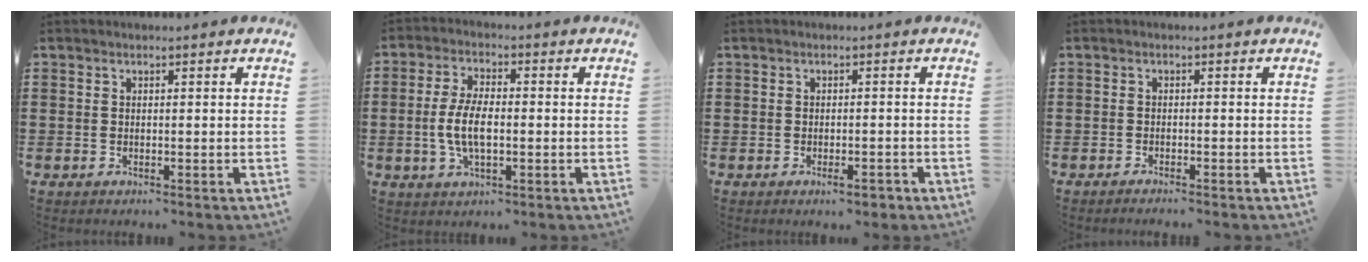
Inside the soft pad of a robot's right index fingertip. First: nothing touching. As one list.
[{"total": 6.4, "force": [-0.8, 2.8, 5.7], "torque": [-0.135, -0.006, -0.025]}, {"total": 2.0, "force": [-1.2, 0.5, 1.6], "torque": [-0.027, 0.001, -0.021]}, {"total": 1.0, "force": [-1.0, -0.2, 0.1], "torque": [-0.004, -0.003, -0.020]}]